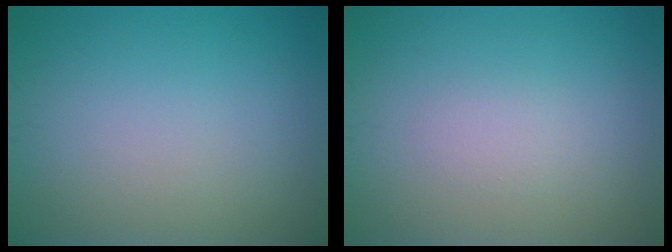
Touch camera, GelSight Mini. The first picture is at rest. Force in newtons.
{"total": 1.1, "press": 1.1, "slide": 0.1}